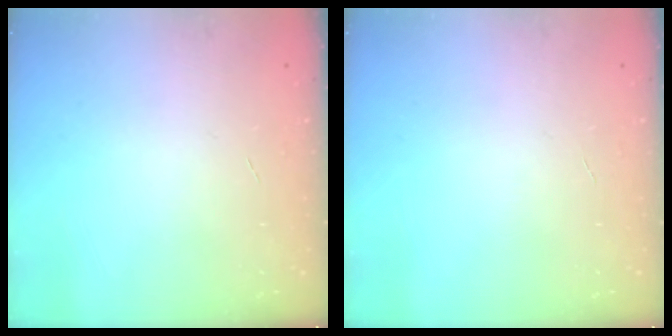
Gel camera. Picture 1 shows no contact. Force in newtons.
{"total": 0.0}